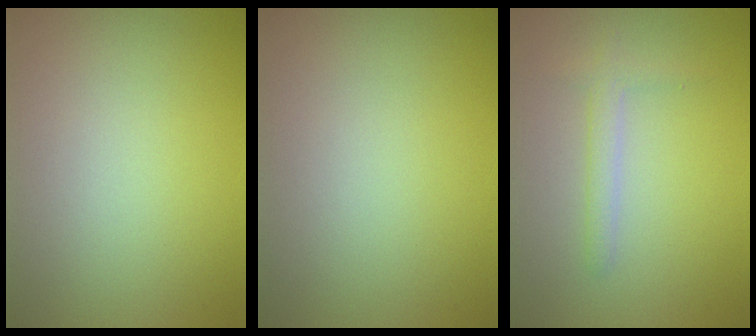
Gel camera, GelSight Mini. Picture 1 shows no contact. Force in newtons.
{"total": 0.0}
{"total": 1.5, "press": 1.5, "slide": 0.0}